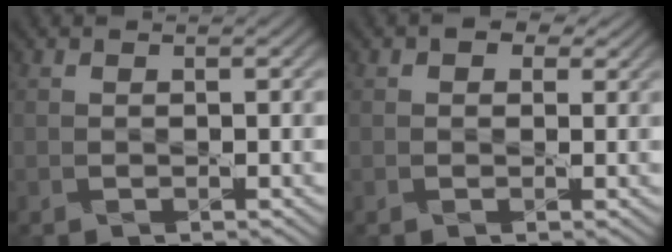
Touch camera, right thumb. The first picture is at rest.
{"total": 1.8, "force": [0.8, 1.4, 0.7], "torque": [-0.010, -0.002, 0.004]}